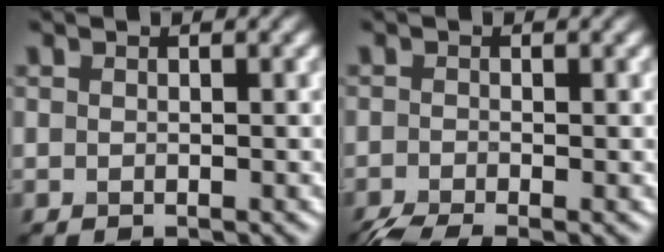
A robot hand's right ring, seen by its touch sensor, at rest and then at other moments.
{"total": 3.3, "force": [-2.5, 0.6, 2.1], "torque": [-0.039, -0.012, -0.053]}